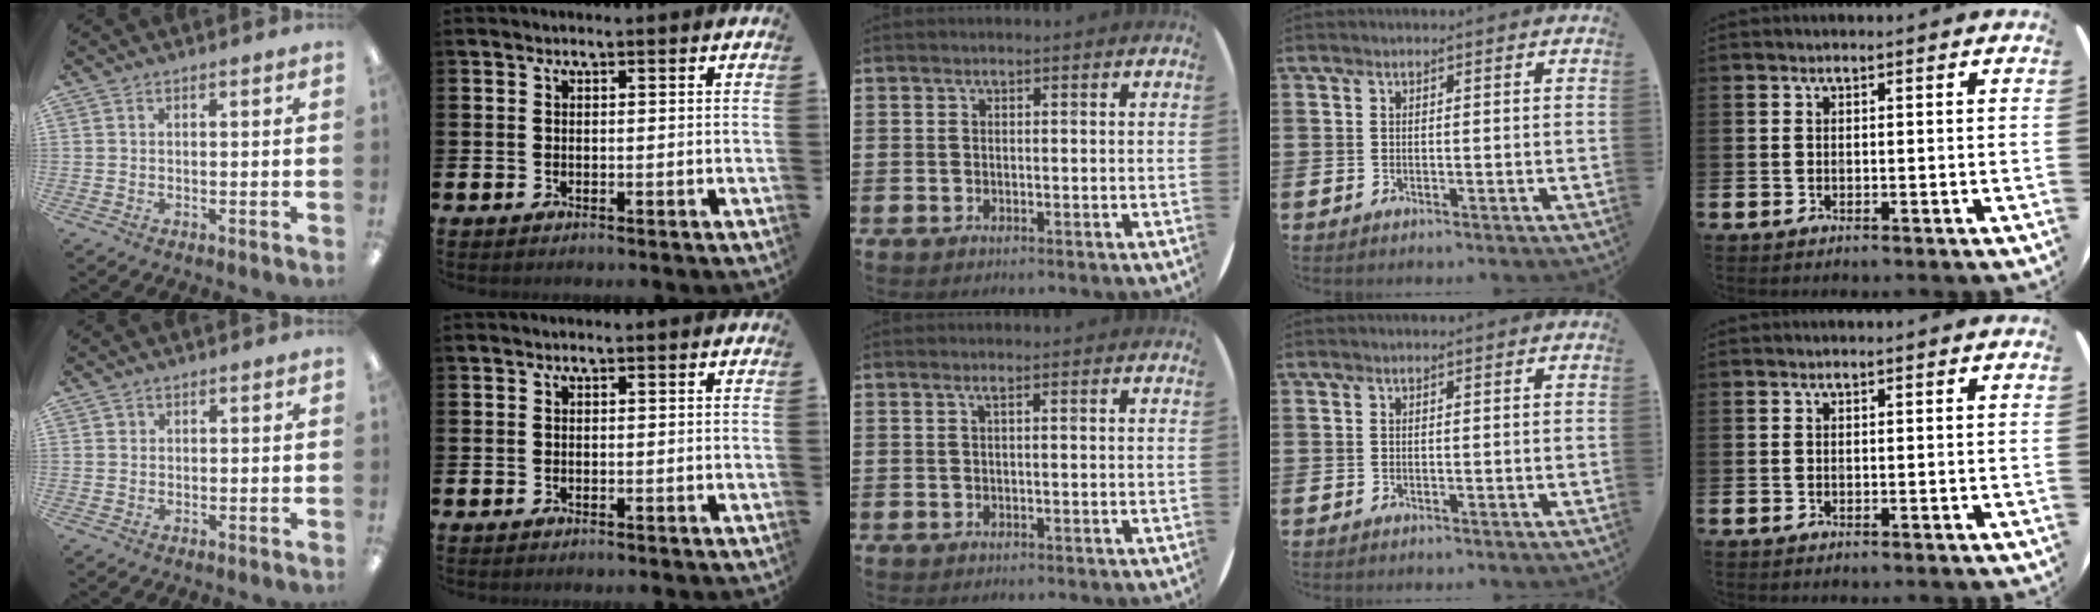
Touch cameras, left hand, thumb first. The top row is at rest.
{"thumb": {"total": 0.9, "force": [0.4, 0.8, -0.1], "torque": [0.001, 0.003, 0.006]}, "middle": {"total": 0.6, "force": [0.1, -0.1, 0.6], "torque": [-0.008, -0.001, 0.001]}}